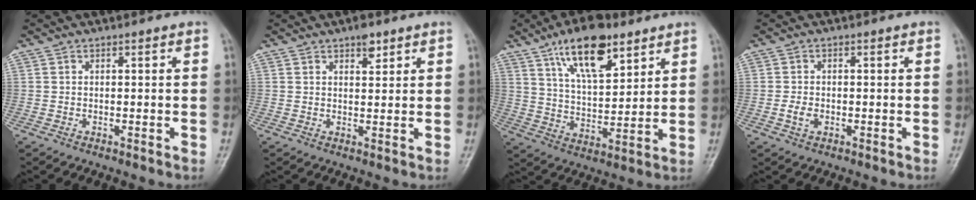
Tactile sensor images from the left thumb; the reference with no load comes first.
{"total": 2.9, "force": [1.9, 1.2, 1.9], "torque": [-0.019, -0.010, 0.029]}
{"total": 14.8, "force": [8.7, 6.0, 10.3], "torque": [-0.149, -0.037, 0.156]}
{"total": 2.4, "force": [-0.7, 1.6, 1.7], "torque": [-0.032, 0.005, -0.014]}